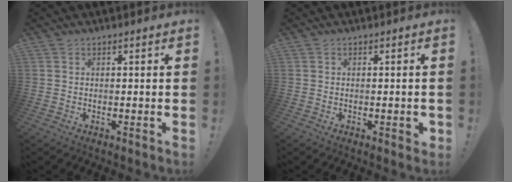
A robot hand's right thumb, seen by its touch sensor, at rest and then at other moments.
{"total": 1.3, "force": [-0.5, 0.4, 1.1], "torque": [-0.012, 0.001, -0.009]}